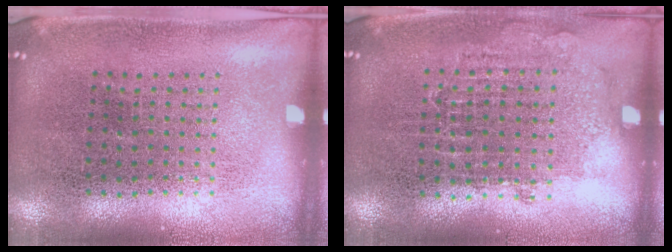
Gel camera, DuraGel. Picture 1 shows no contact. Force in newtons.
{"total": 0.9, "press": 0.8, "slide": 0.4}